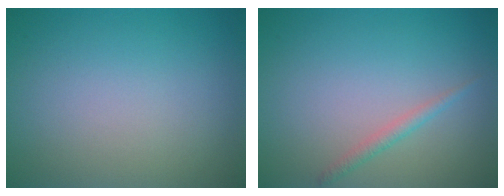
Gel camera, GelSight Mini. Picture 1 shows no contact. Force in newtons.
{"total": 1.2, "press": 1.2, "slide": 0.0}